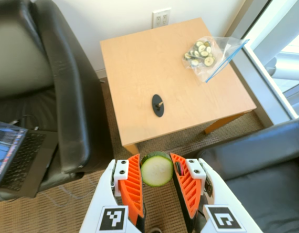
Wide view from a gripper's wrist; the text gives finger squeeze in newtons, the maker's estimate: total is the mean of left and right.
{"total": 10.4, "left": 10.5, "right": 10.3}